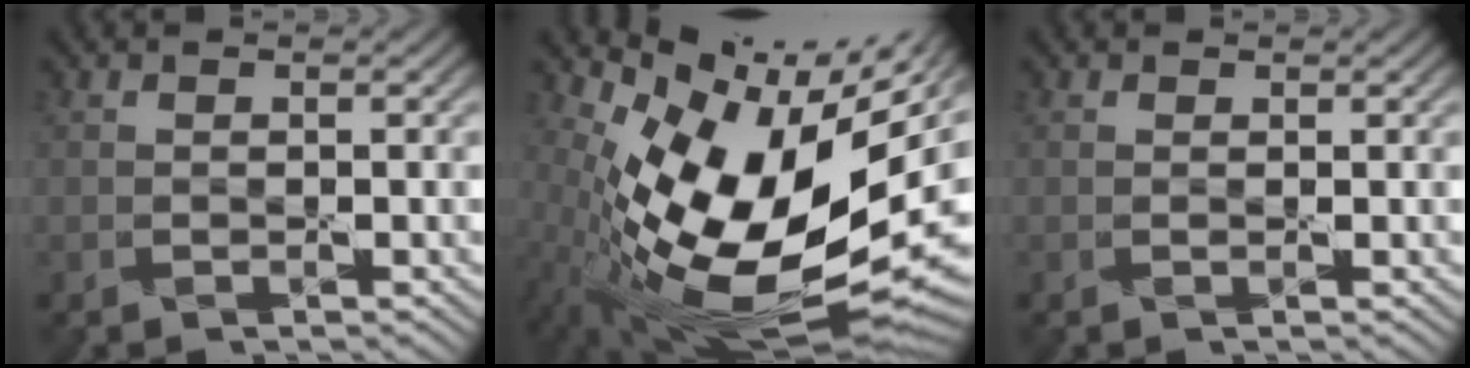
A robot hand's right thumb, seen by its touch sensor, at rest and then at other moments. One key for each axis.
{"total": 19.4, "fx": -0.9, "fy": 10.2, "fz": 16.4, "tx": -0.278, "ty": -0.051, "tz": -0.005}
{"total": 0.0}